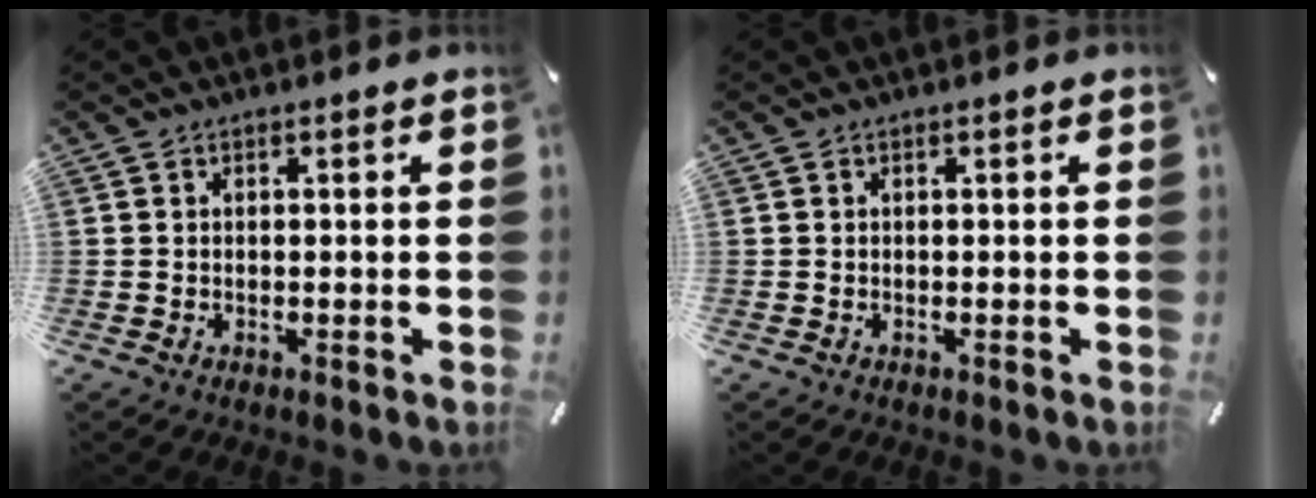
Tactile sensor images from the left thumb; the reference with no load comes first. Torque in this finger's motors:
{"motor_torque": [-0.03, 0.10, -0.16, -0.21, 0.00]}